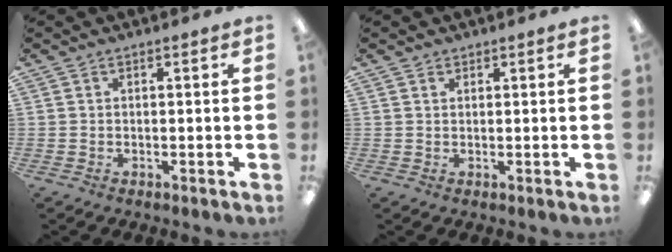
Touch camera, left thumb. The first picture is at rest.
{"total": 0.8, "force": [0.6, 0.5, 0.1], "torque": [-0.001, 0.001, 0.012]}